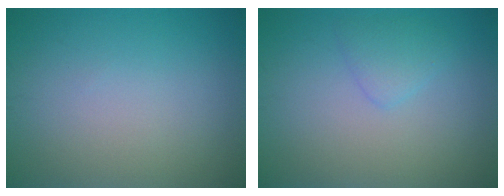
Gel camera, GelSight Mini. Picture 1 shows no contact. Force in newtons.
{"total": 1.6, "press": 1.6, "slide": 0.1}